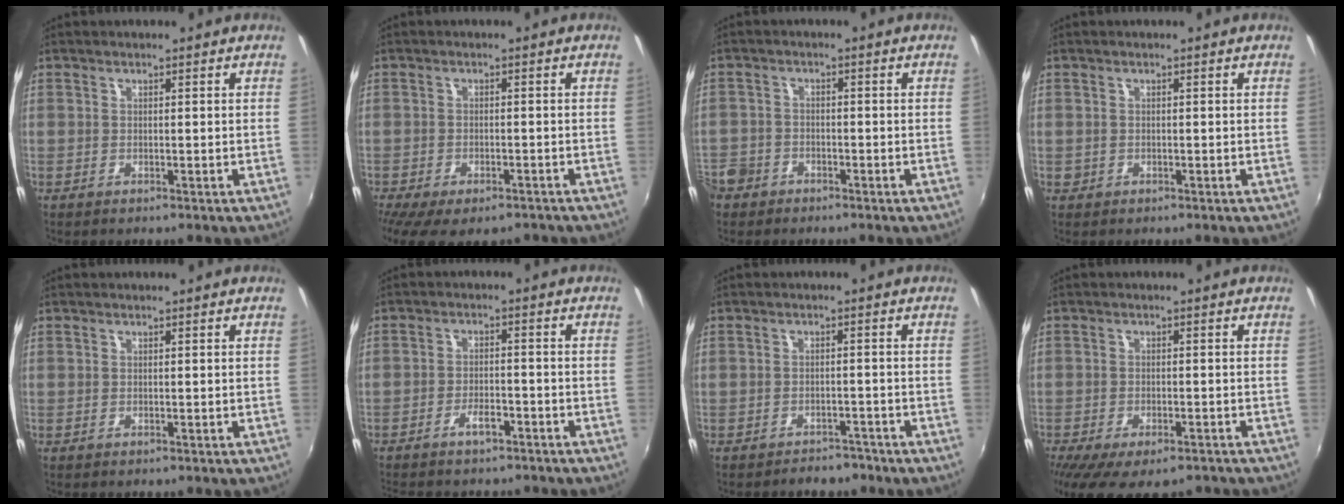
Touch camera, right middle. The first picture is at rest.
{"total": 10.7, "force": [-7.9, 4.0, 6.0], "torque": [-0.130, -0.041, -0.117]}
{"total": 7.1, "force": [-4.3, 5.4, 1.6], "torque": [-0.056, 0.013, -0.079]}
{"total": 0.9, "force": [-0.3, 0.8, 0.1], "torque": [-0.002, -0.004, -0.005]}
{"total": 0.0}
{"total": 5.0, "force": [-4.0, 1.7, 2.4], "torque": [-0.059, 0.006, -0.063]}
{"total": 4.7, "force": [-4.1, 2.1, 1.0], "torque": [-0.027, 0.002, -0.051]}
{"total": 11.8, "force": [-8.4, 4.4, 6.9], "torque": [-0.147, -0.044, -0.125]}